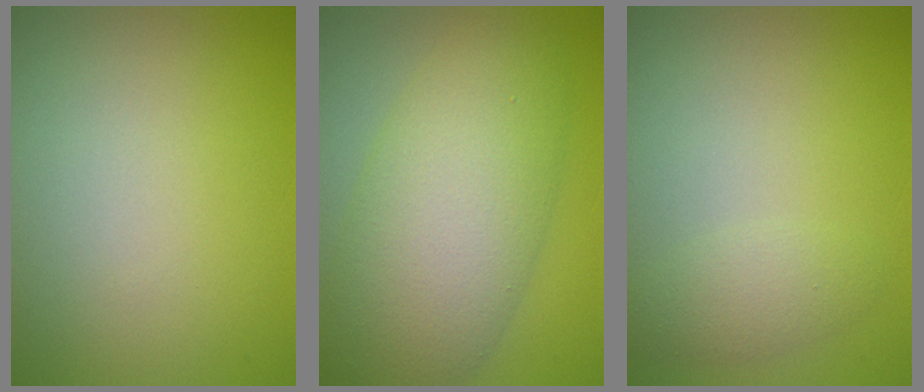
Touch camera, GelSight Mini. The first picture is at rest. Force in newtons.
{"total": 9.2, "press": 9.2, "slide": 0.4}
{"total": 1.7, "press": 1.7, "slide": 0.1}